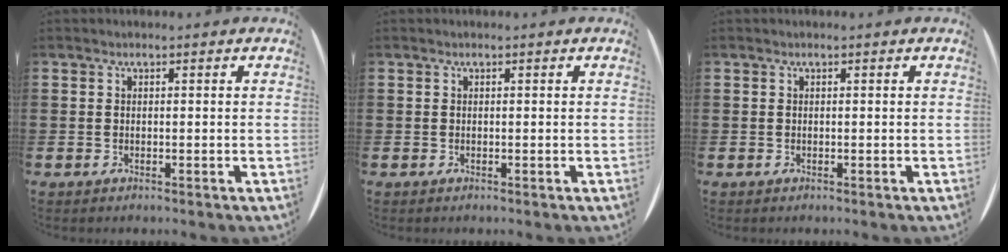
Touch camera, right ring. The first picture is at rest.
{"total": 0.0}
{"total": 0.0}